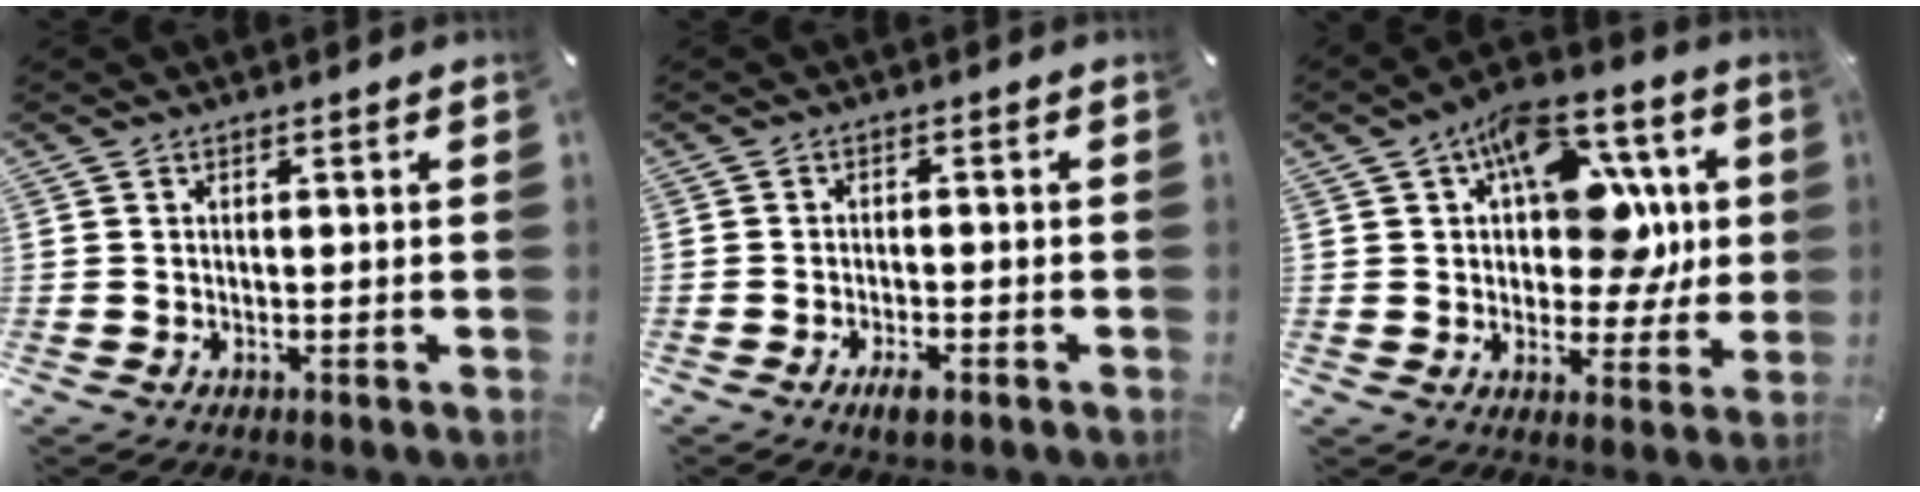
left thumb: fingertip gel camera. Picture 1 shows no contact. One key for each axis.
{"total": 3.3, "fx": -2.0, "fy": 1.1, "fz": 2.3, "tx": -0.041, "ty": 0.006, "tz": -0.036}
{"total": 15.9, "fx": 5.1, "fy": 10.2, "fz": 11.1, "tx": -0.151, "ty": -0.030, "tz": 0.095}